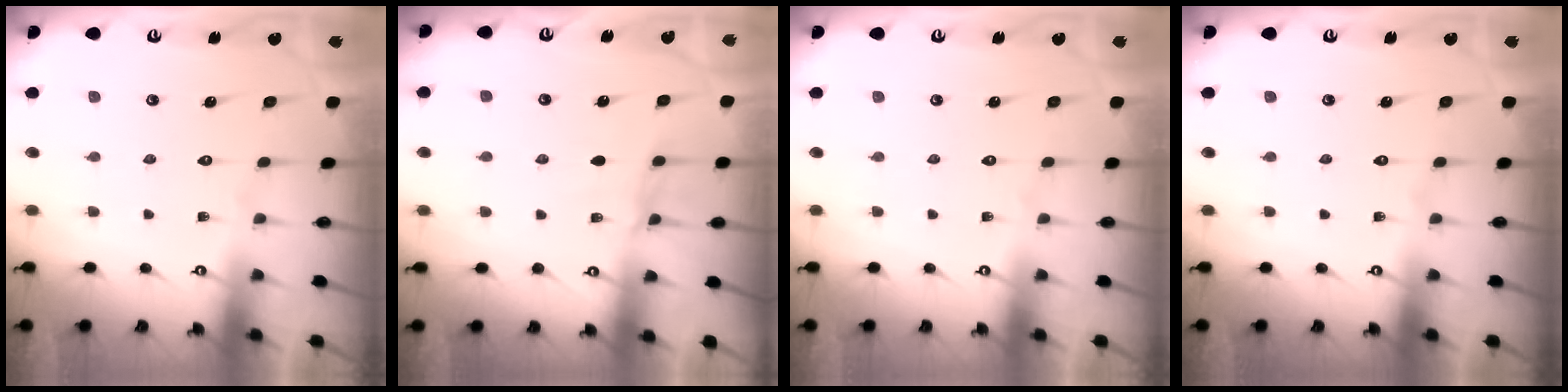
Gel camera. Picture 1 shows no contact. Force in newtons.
{"total": 5.9, "press": 5.9, "slide": 0.6}
{"total": 0.0}
{"total": 0.0}